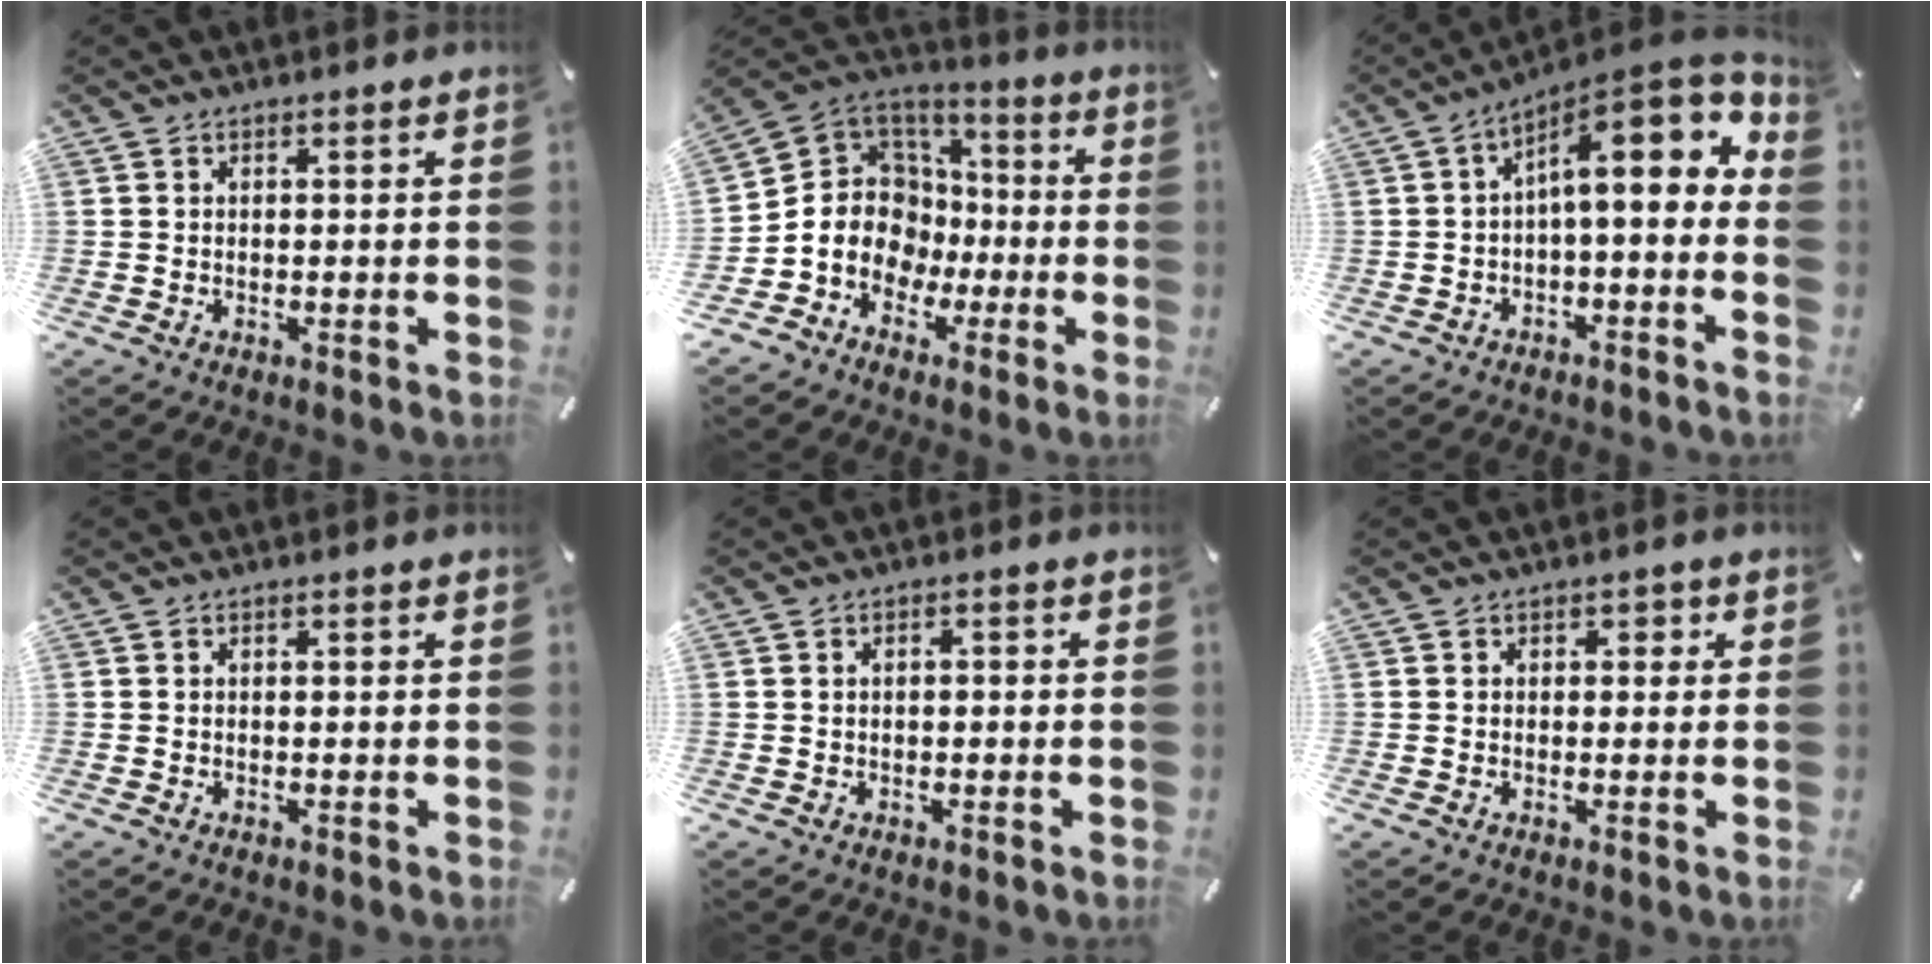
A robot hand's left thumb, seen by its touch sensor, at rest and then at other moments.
{"total": 12.2, "force": [-3.3, 11.3, 3.3], "torque": [-0.087, -0.008, -0.057]}
{"total": 13.7, "force": [4.6, 5.0, 11.9], "torque": [-0.169, -0.037, 0.071]}
{"total": 0.0}
{"total": 1.2, "force": [-0.2, 0.8, 0.9], "torque": [-0.018, 0.005, -0.007]}
{"total": 1.4, "force": [0.0, 1.2, 0.6], "torque": [-0.004, 0.006, -0.005]}